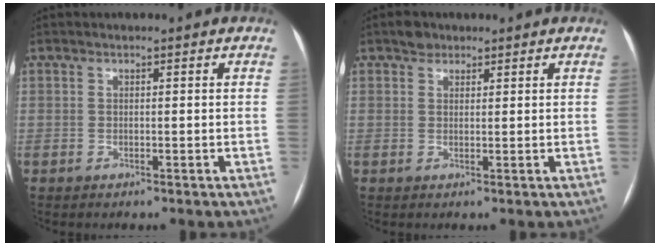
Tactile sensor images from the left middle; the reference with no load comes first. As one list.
[{"total": 1.9, "force": [1.4, 1.3, 0.4], "torque": [-0.007, 0.006, 0.021]}]